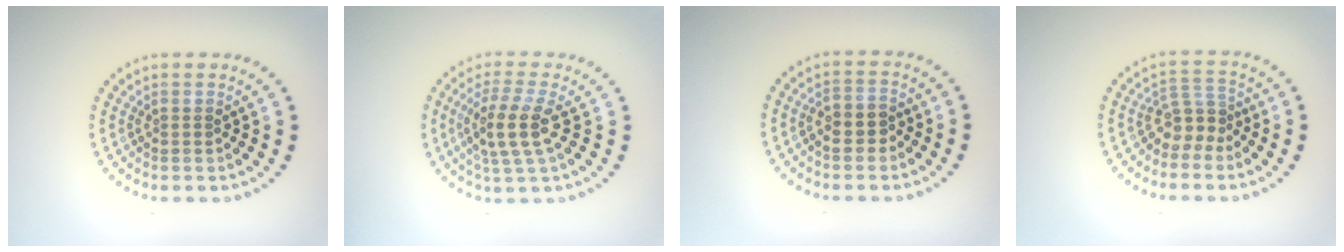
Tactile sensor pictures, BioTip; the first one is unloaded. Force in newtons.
{"total": 3.8, "press": 3.4, "slide": 1.7}
{"total": 1.8, "press": 1.7, "slide": 0.6}
{"total": 2.8, "press": 1.9, "slide": 2.0}